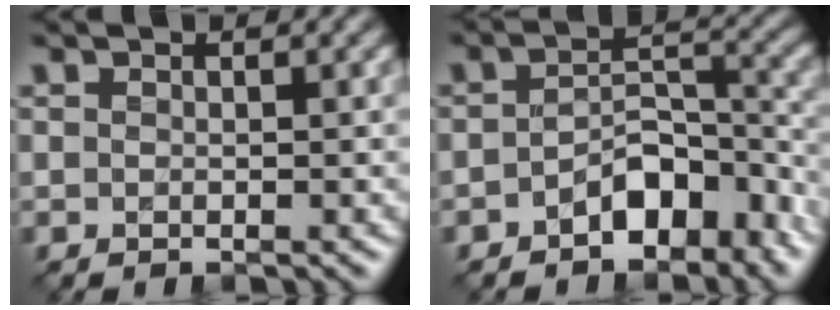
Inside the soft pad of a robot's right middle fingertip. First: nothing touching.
{"total": 4.8, "force": [-2.8, 2.6, 3.0], "torque": [-0.043, 0.011, -0.048]}